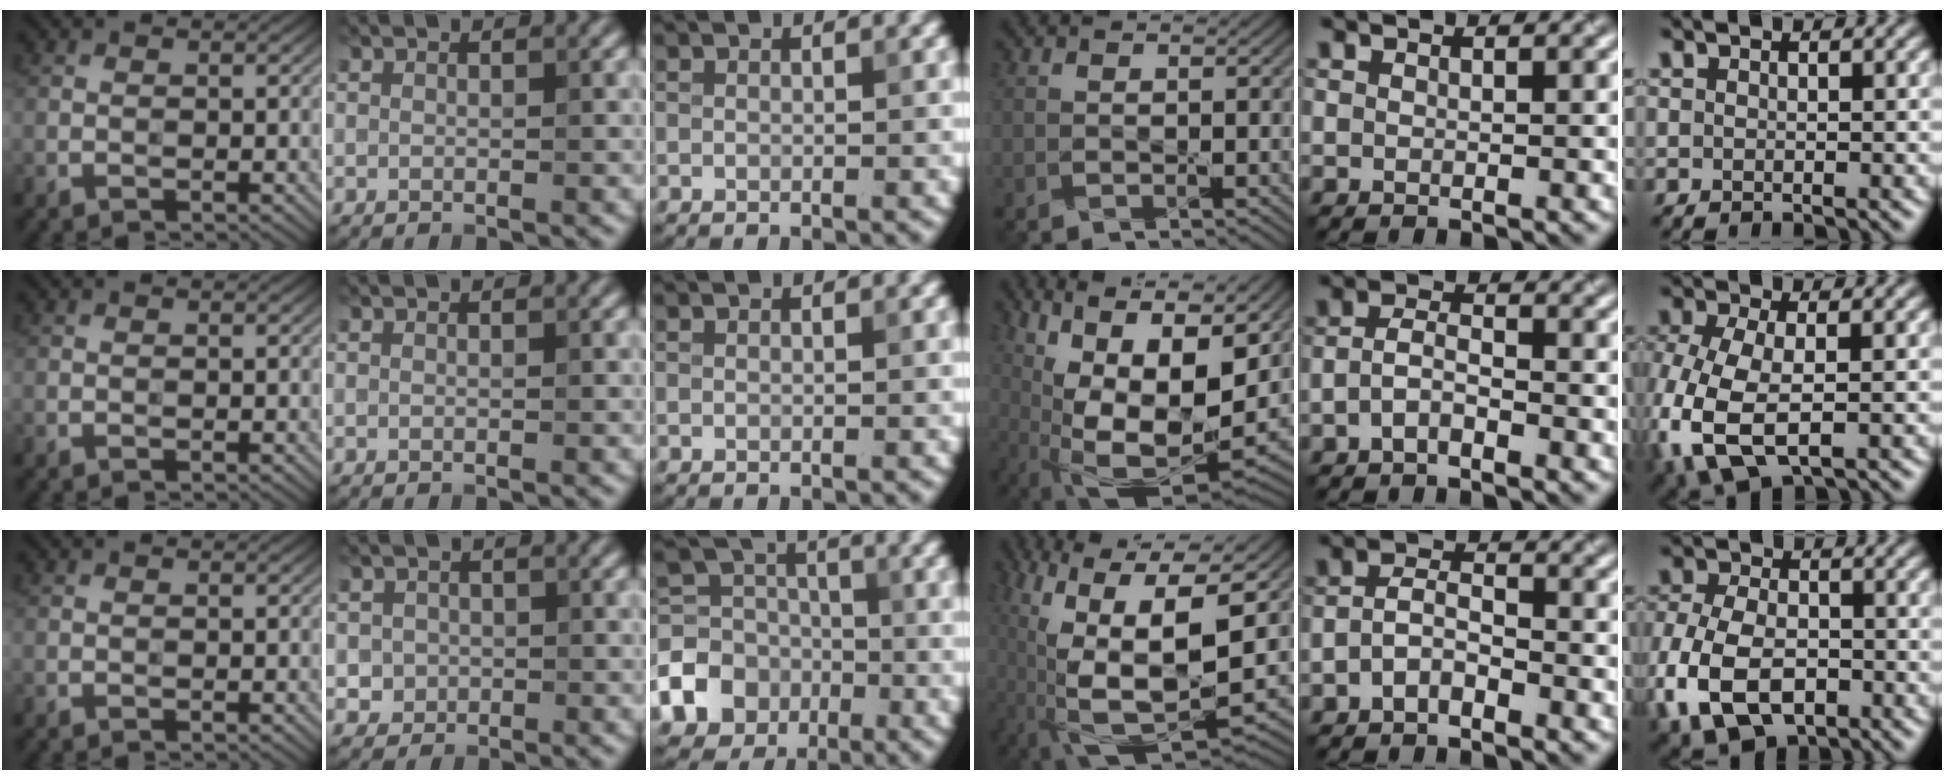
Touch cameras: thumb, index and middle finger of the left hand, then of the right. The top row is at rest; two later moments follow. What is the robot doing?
{"motion": "wipe", "object": "plastic plate"}